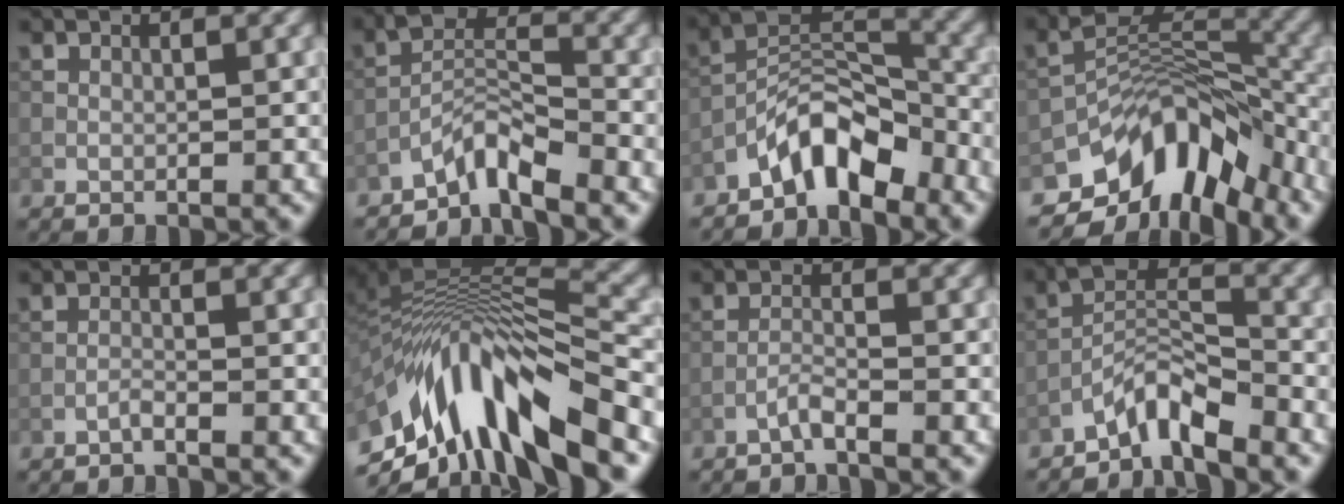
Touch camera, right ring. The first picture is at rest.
{"total": 3.7, "force": [-3.1, 0.7, 1.7], "torque": [-0.028, 0.013, -0.068]}
{"total": 5.8, "force": [-4.3, 2.1, 3.1], "torque": [-0.043, 0.013, -0.090]}
{"total": 9.6, "force": [-6.5, 4.7, 5.4], "torque": [-0.062, 0.002, -0.124]}
{"total": 0.8, "force": [-0.7, 0.0, 0.4], "torque": [-0.007, 0.005, -0.017]}
{"total": 13.0, "force": [-6.5, 4.6, 10.3], "torque": [-0.189, 0.018, -0.100]}
{"total": 1.5, "force": [-1.2, -0.1, 0.8], "torque": [-0.016, 0.006, -0.030]}
{"total": 4.2, "force": [-3.5, 0.9, 2.1], "torque": [-0.034, 0.013, -0.075]}